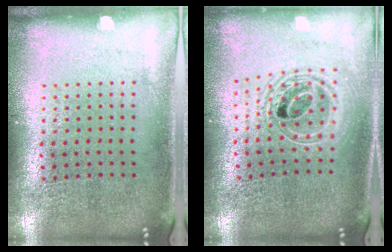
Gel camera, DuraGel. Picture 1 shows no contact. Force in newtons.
{"total": 2.0, "press": 1.5, "slide": 1.3}